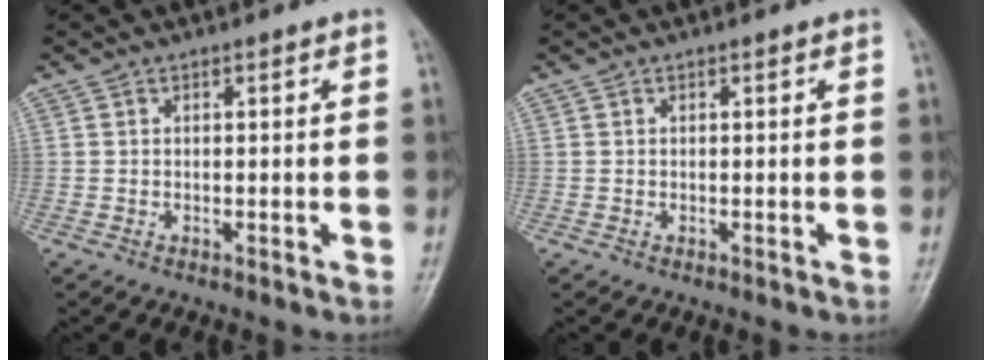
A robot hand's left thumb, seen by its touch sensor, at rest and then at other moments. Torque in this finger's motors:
{"motor_torque": [-0.01, 0.02, -0.08, -0.03, 0.00]}